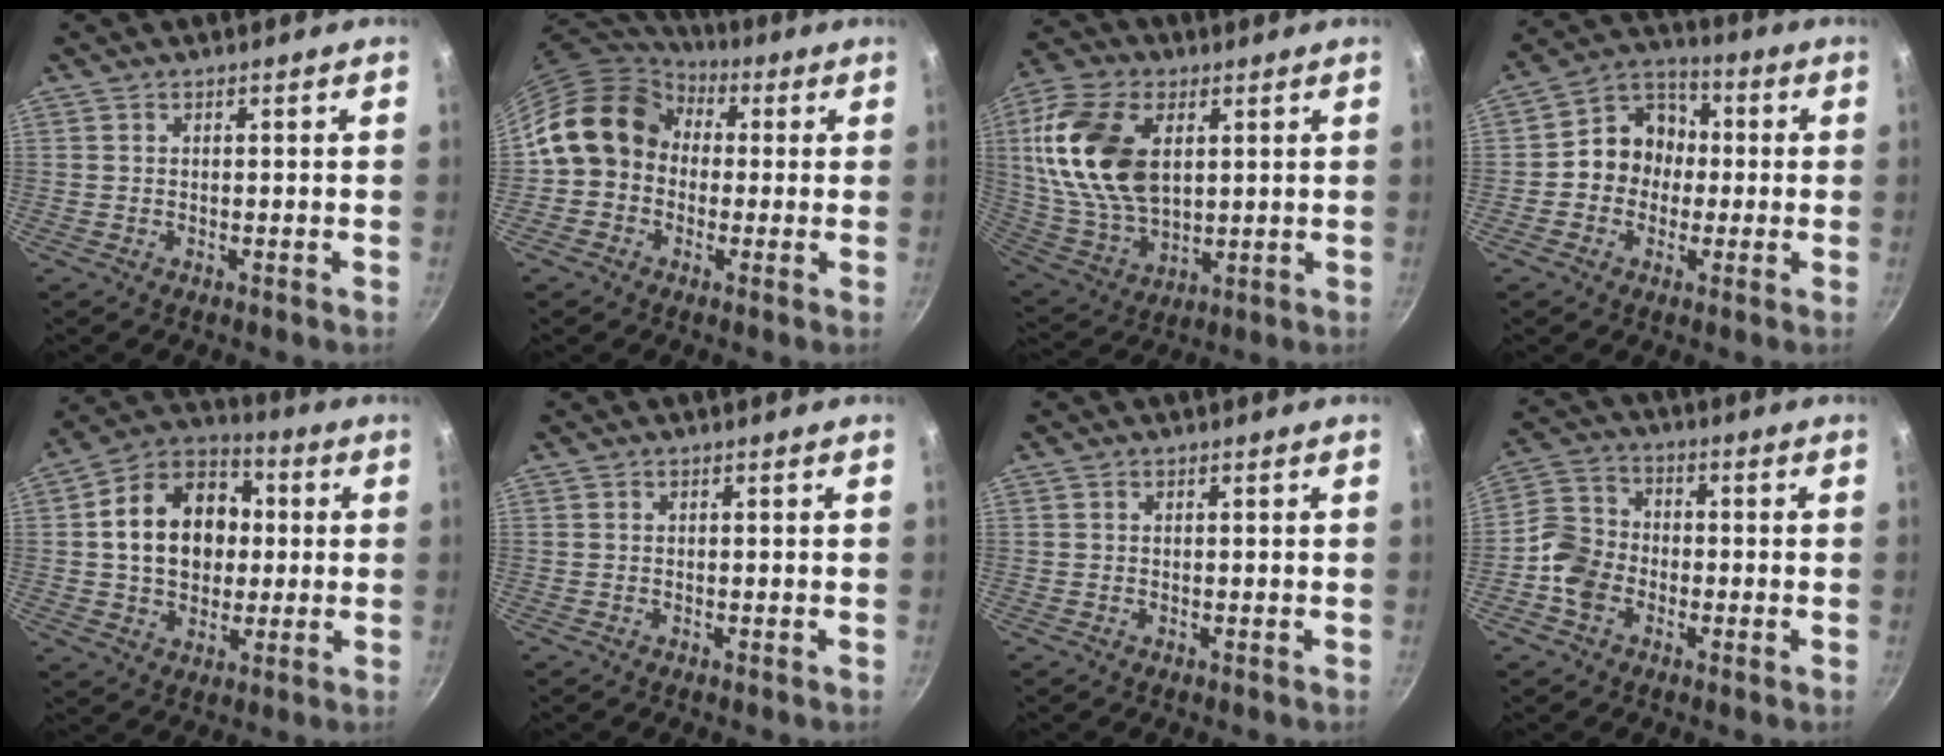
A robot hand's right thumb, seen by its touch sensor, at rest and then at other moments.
{"total": 13.6, "force": [1.3, 11.3, 7.3], "torque": [-0.098, 0.033, 0.003]}
{"total": 19.9, "force": [4.7, 12.2, 14.9], "torque": [-0.274, -0.011, 0.097]}
{"total": 10.2, "force": [-0.6, 9.0, 4.7], "torque": [-0.027, 0.031, -0.031]}
{"total": 16.9, "force": [1.6, 13.0, 10.7], "torque": [-0.146, 0.027, 0.017]}
{"total": 0.0}
{"total": 0.0}
{"total": 8.1, "force": [-2.9, 6.3, 4.1], "torque": [-0.059, 0.024, -0.073]}